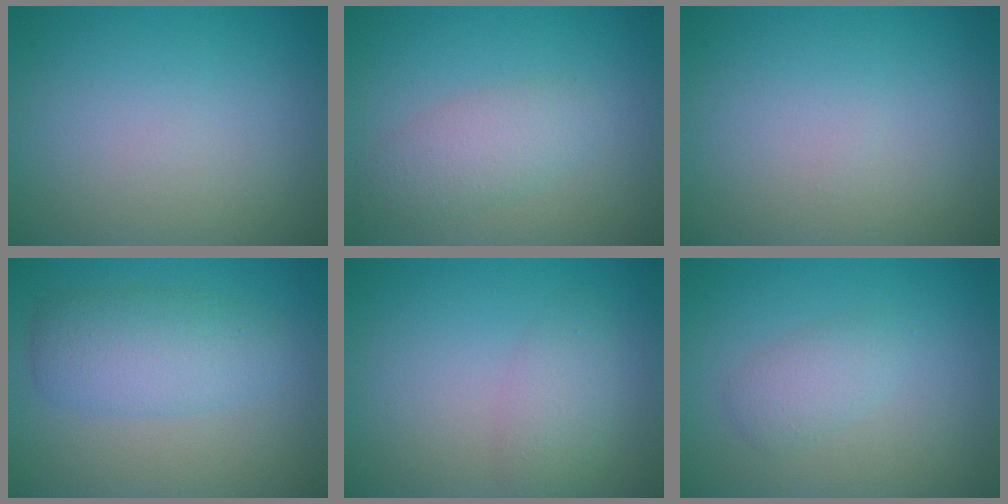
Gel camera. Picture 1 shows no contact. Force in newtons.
{"total": 3.0, "press": 3.0, "slide": 0.2}
{"total": 0.0}
{"total": 4.3, "press": 4.3, "slide": 0.1}
{"total": 2.4, "press": 2.4, "slide": 0.1}
{"total": 2.0, "press": 2.0, "slide": 0.0}